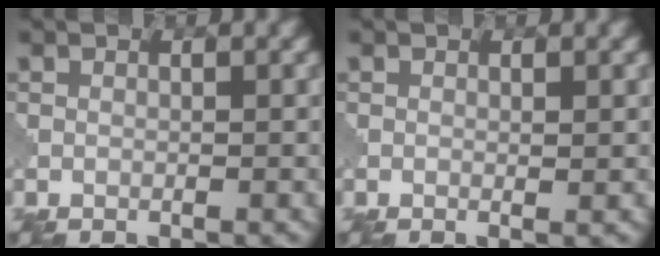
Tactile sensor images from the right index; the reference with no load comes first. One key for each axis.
{"total": 0.5, "fx": 0.1, "fy": 0.0, "fz": 0.5, "tx": -0.007, "ty": -0.002, "tz": -0.001}